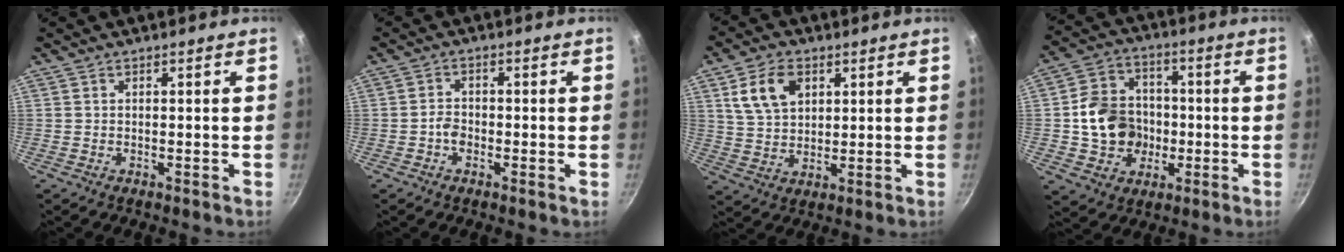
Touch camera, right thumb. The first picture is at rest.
{"total": 2.3, "force": [-1.0, 1.6, 1.4], "torque": [-0.018, 0.013, -0.022]}
{"total": 9.5, "force": [3.7, 6.3, 6.0], "torque": [-0.095, -0.006, 0.072]}
{"total": 13.2, "force": [-1.2, 11.5, 6.5], "torque": [-0.086, 0.033, -0.020]}